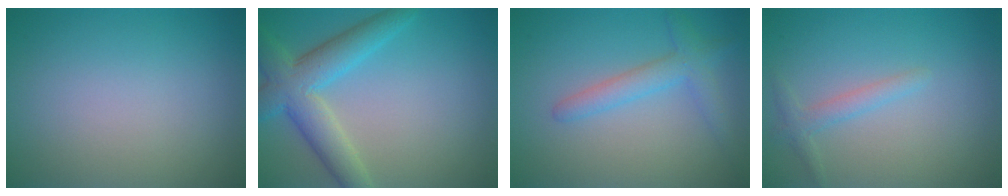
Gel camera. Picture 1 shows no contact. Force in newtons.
{"total": 5.8, "press": 5.8, "slide": 0.2}
{"total": 2.8, "press": 2.8, "slide": 0.3}
{"total": 1.5, "press": 1.5, "slide": 0.1}